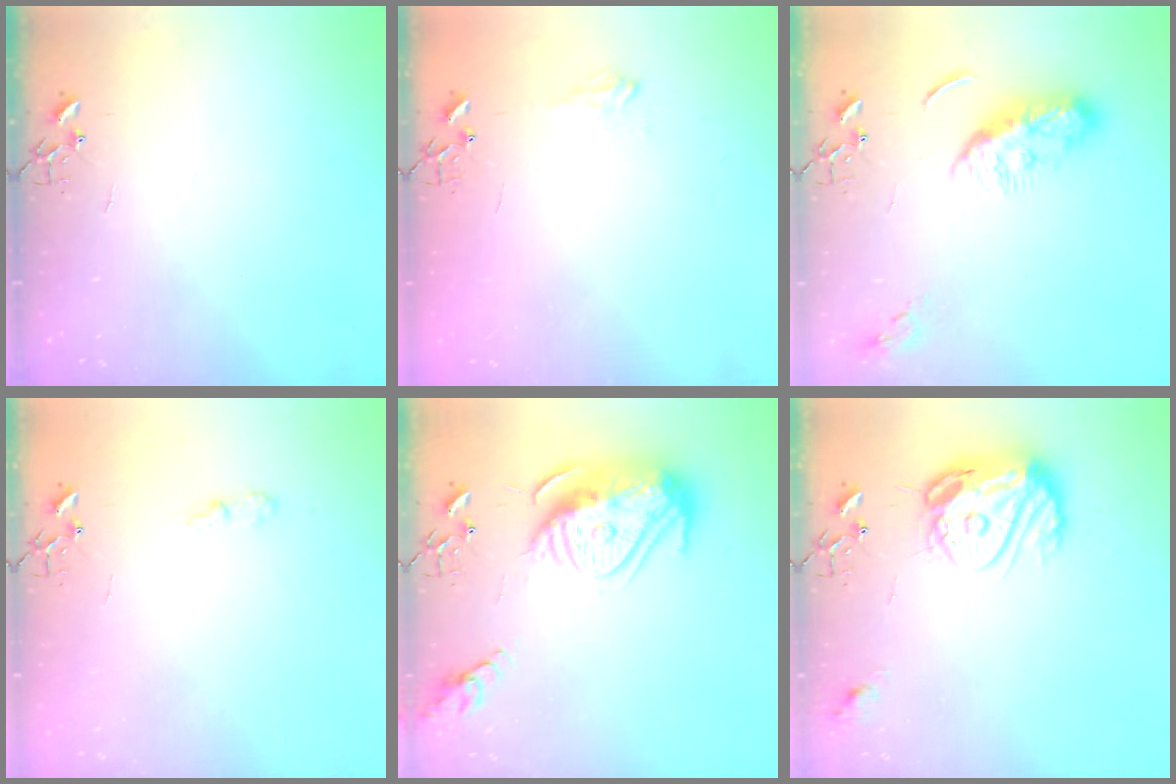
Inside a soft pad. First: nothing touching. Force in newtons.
{"total": 6.1, "press": 6.1, "slide": 0.1}
{"total": 11.0, "press": 11.0, "slide": 0.2}
{"total": 3.8, "press": 3.8, "slide": 0.6}
{"total": 16.7, "press": 16.6, "slide": 1.8}
{"total": 15.0, "press": 15.0, "slide": 1.5}